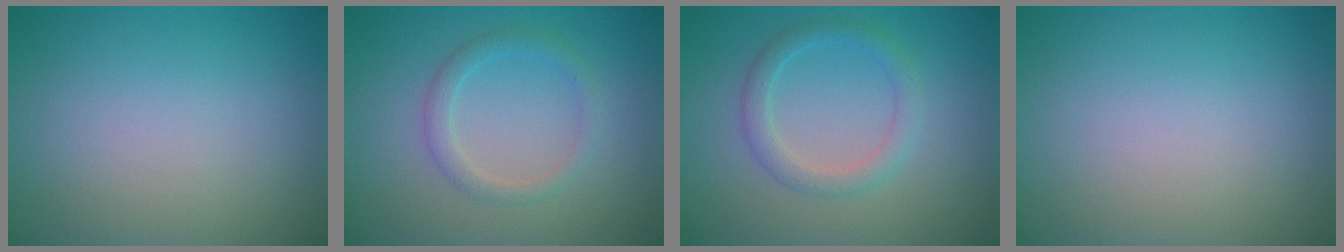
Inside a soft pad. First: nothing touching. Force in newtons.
{"total": 1.9, "press": 1.9, "slide": 0.1}
{"total": 2.4, "press": 2.3, "slide": 0.1}
{"total": 0.0}